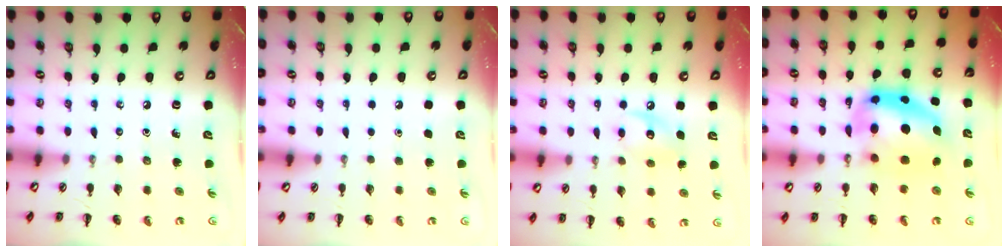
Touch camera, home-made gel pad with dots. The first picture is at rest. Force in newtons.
{"total": 1.8, "press": 1.8, "slide": 0.1}
{"total": 8.6, "press": 8.5, "slide": 0.6}
{"total": 12.0, "press": 11.7, "slide": 2.9}